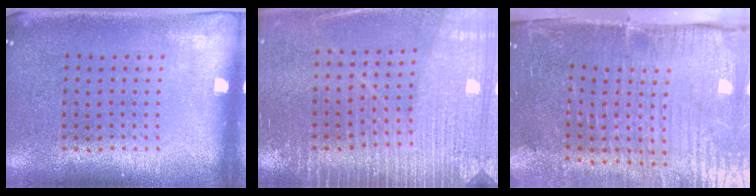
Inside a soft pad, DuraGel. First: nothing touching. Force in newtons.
{"total": 3.1, "press": 3.0, "slide": 0.2}
{"total": 5.3, "press": 4.4, "slide": 2.9}